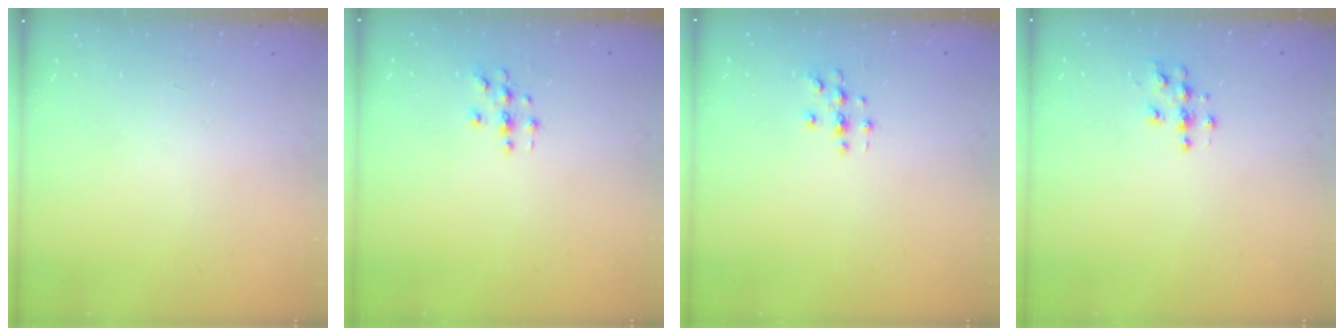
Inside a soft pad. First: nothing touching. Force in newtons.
{"total": 3.2, "press": 3.2, "slide": 0.2}
{"total": 3.0, "press": 3.0, "slide": 0.3}
{"total": 5.0, "press": 5.0, "slide": 0.2}